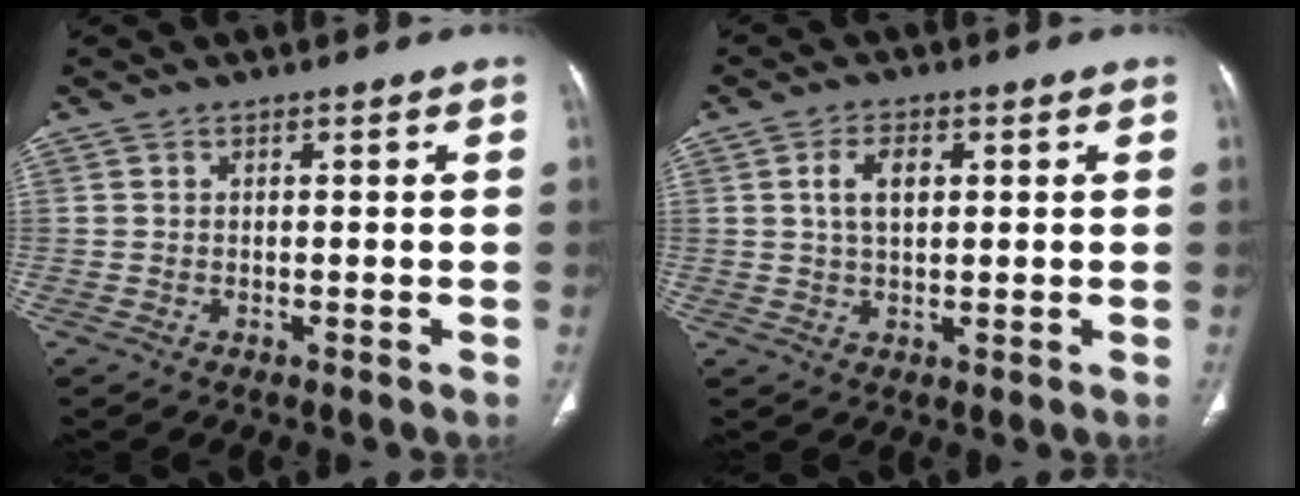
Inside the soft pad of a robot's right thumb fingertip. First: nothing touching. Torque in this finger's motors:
{"motor_torque": [0.22, 1.62, 0.90, -0.22, 0.20]}